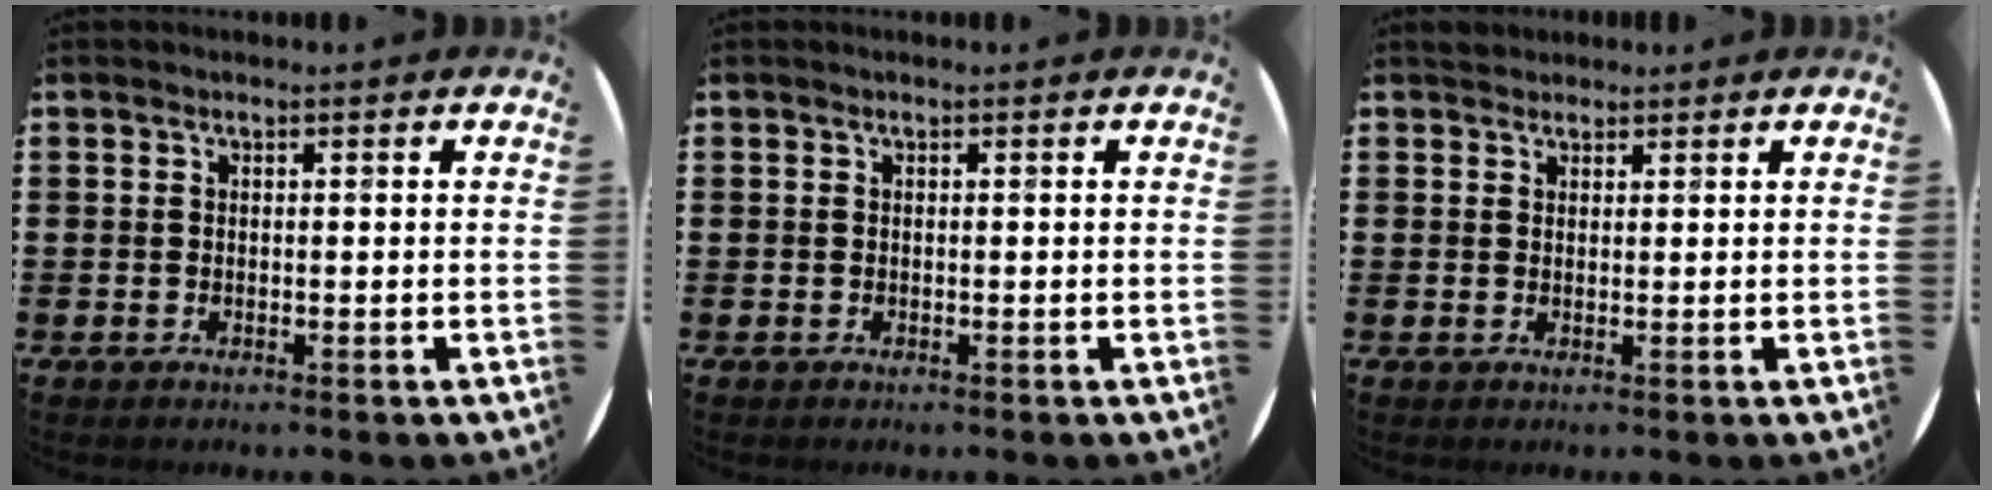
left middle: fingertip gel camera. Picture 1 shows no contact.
{"total": 0.0}
{"total": 1.4, "force": [1.3, 0.5, 0.0], "torque": [0.006, 0.000, 0.025]}